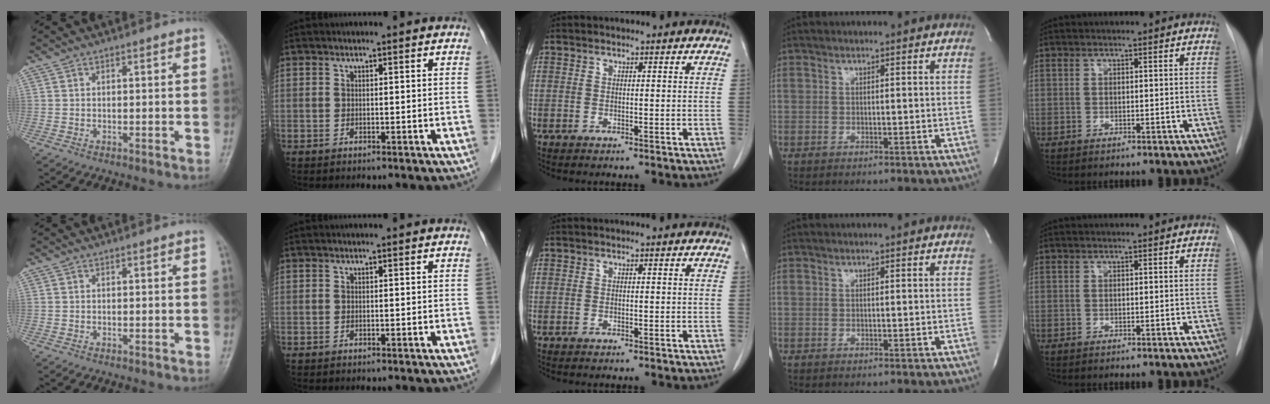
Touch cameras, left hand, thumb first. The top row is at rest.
{}